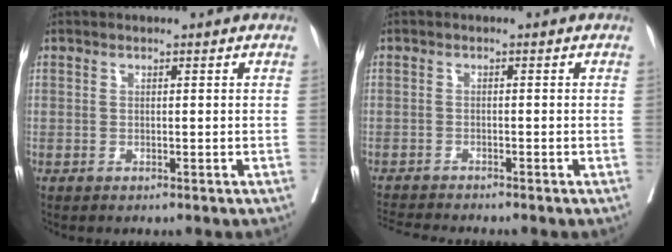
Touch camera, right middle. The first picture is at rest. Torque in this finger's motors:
{"motor_torque": [0.79, -0.85, 0.15, 0.02]}